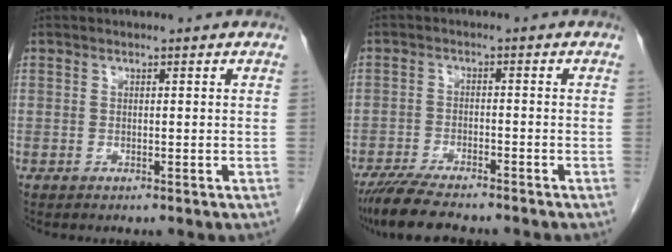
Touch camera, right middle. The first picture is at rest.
{"total": 8.0, "force": [-6.9, 1.0, 3.9], "torque": [-0.071, -0.023, -0.117]}